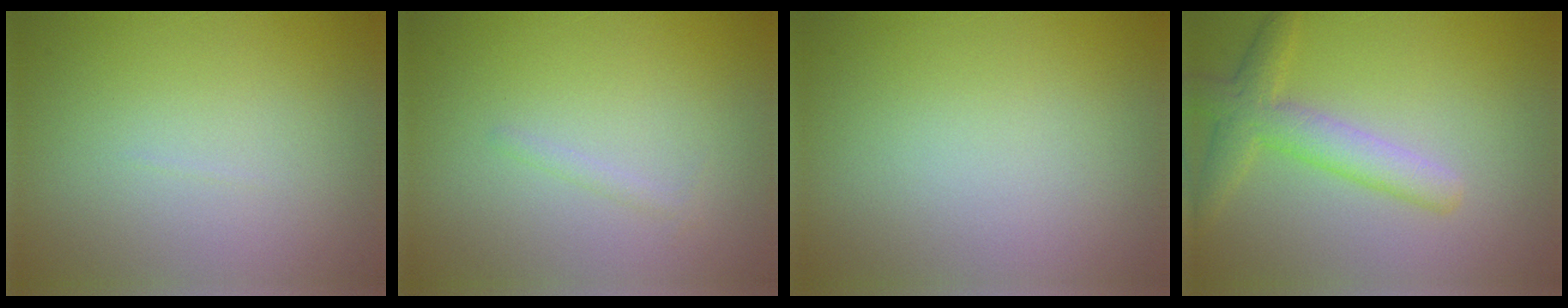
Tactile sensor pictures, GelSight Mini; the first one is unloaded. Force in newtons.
{"total": 0.6, "press": 0.6, "slide": 0.0}
{"total": 0.0}
{"total": 3.9, "press": 3.8, "slide": 0.1}